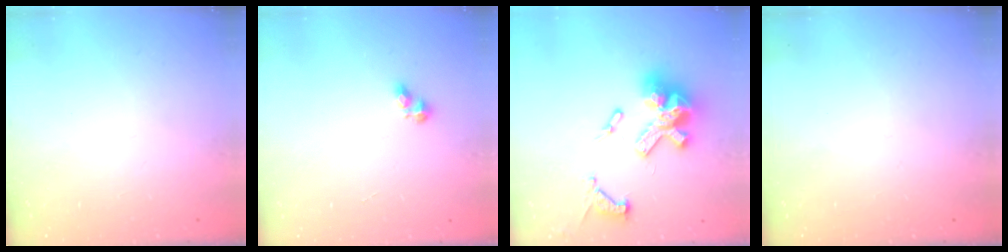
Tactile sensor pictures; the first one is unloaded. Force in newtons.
{"total": 3.2, "press": 3.2, "slide": 0.5}
{"total": 18.2, "press": 17.7, "slide": 4.0}
{"total": 0.0}